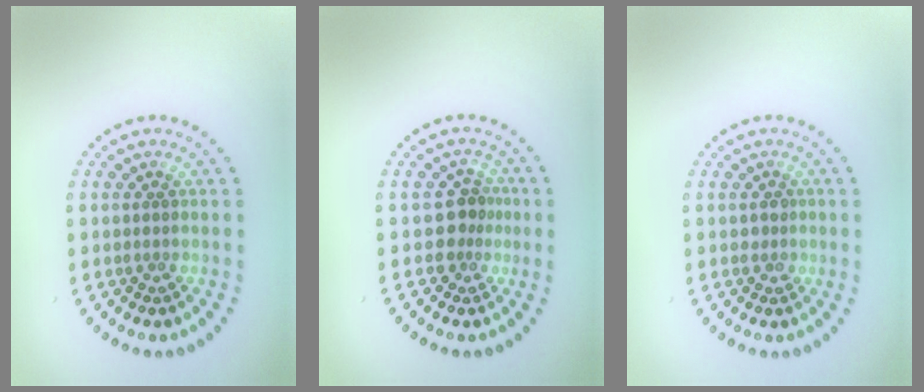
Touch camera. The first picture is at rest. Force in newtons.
{"total": 2.4, "press": 1.8, "slide": 1.5}
{"total": 0.9, "press": 0.8, "slide": 0.5}